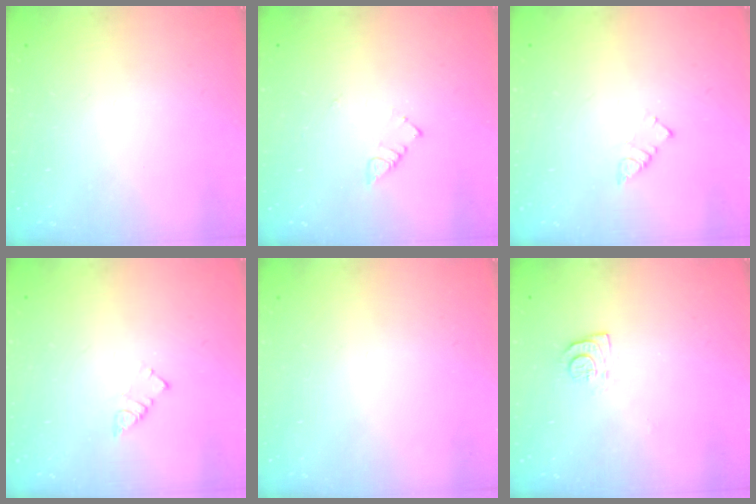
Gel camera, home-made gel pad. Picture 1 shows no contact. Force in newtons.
{"total": 3.0, "press": 2.9, "slide": 0.4}
{"total": 2.5, "press": 2.5, "slide": 0.1}
{"total": 2.5, "press": 2.5, "slide": 0.1}
{"total": 1.5, "press": 1.5, "slide": 0.1}
{"total": 6.8, "press": 6.7, "slide": 0.7}